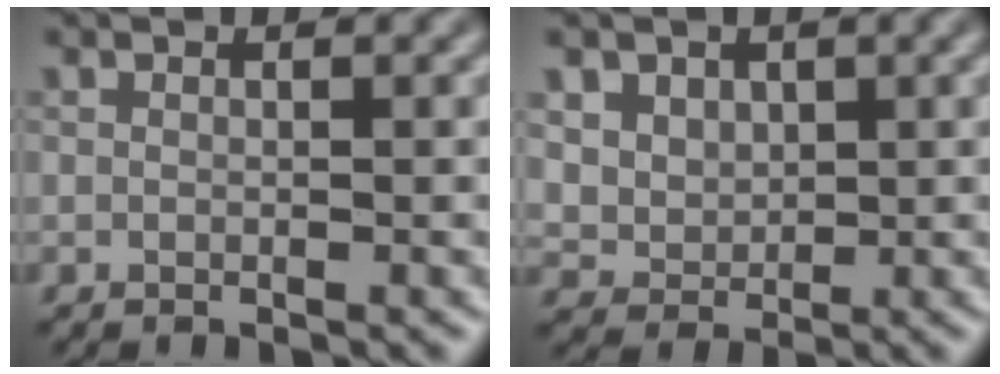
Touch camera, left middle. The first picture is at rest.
{"total": 4.5, "force": [2.2, 3.5, 1.8], "torque": [-0.044, -0.001, 0.042]}